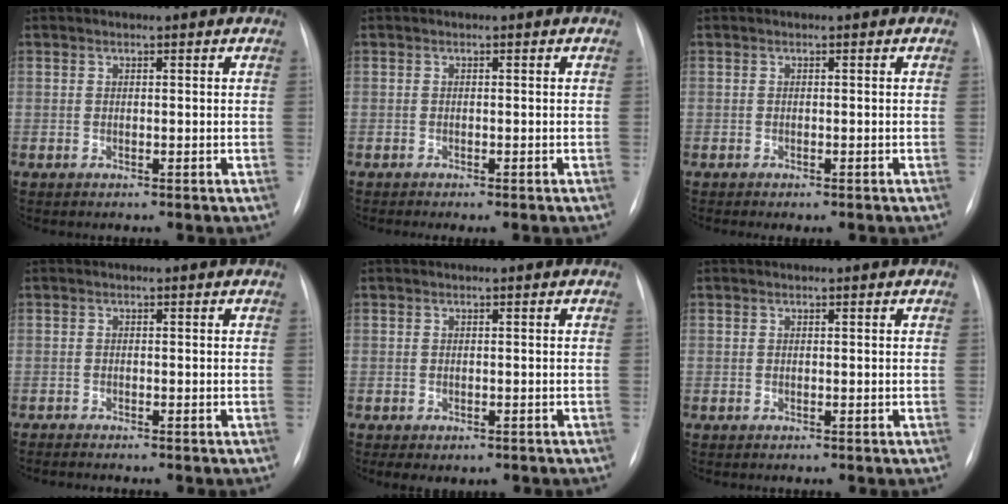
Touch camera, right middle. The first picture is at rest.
{"total": 1.6, "force": [-1.2, 0.0, 1.0], "torque": [-0.012, -0.005, -0.013]}
{"total": 1.4, "force": [-1.1, 0.2, 0.8], "torque": [-0.010, -0.005, -0.011]}
{"total": 2.0, "force": [-1.7, 0.0, 0.9], "torque": [-0.017, -0.006, -0.024]}
{"total": 2.7, "force": [-1.7, 1.5, 1.4], "torque": [-0.019, -0.002, -0.014]}
{"total": 0.0}